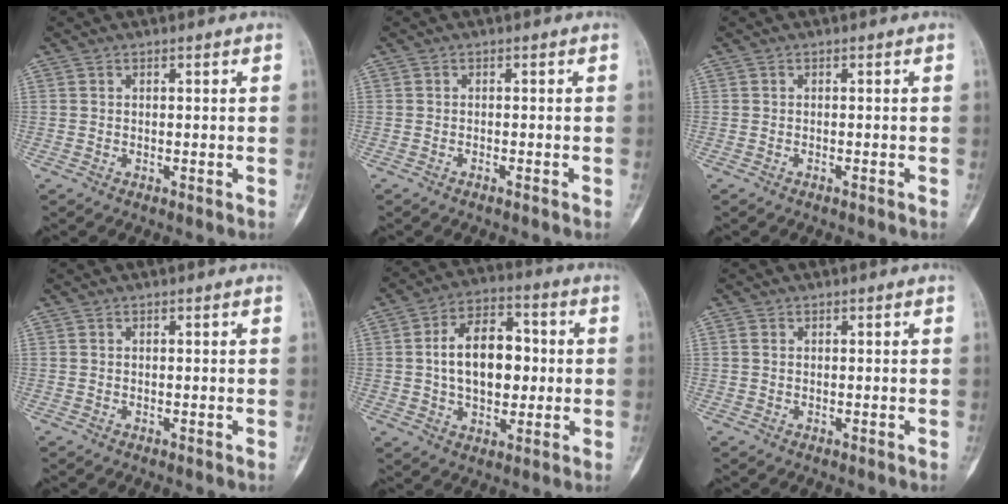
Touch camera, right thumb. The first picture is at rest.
{"total": 0.9, "force": [-0.7, 0.0, 0.5], "torque": [-0.011, 0.003, -0.010]}
{"total": 0.6, "force": [-0.5, 0.0, 0.3], "torque": [-0.006, 0.002, -0.007]}
{"total": 0.0}
{"total": 14.3, "force": [0.7, 8.9, 11.2], "torque": [-0.154, 0.020, 0.010]}
{"total": 0.8, "force": [0.2, 0.5, 0.5], "torque": [-0.014, 0.002, 0.005]}